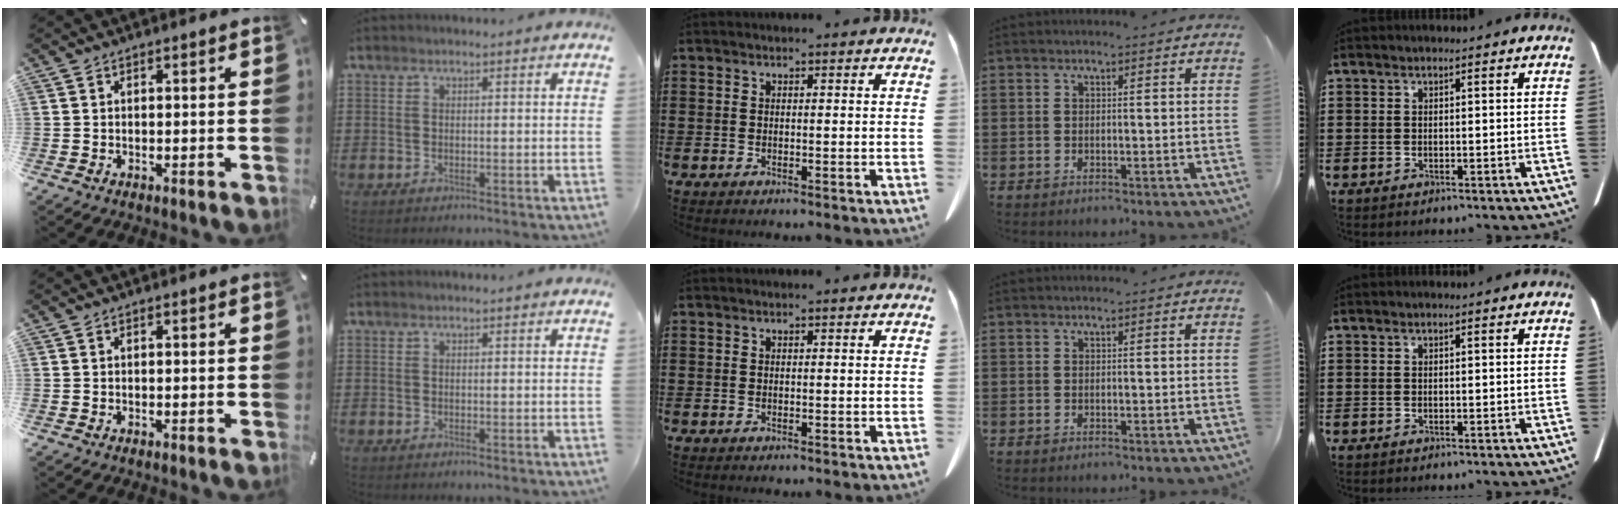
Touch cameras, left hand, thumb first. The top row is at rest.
{}